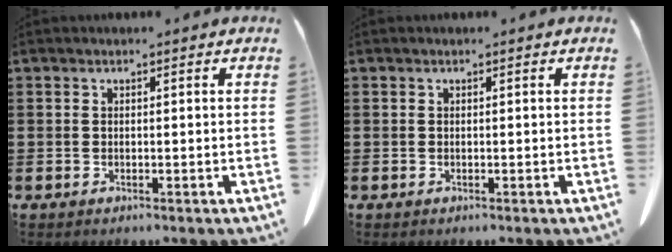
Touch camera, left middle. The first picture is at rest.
{"total": 0.0}